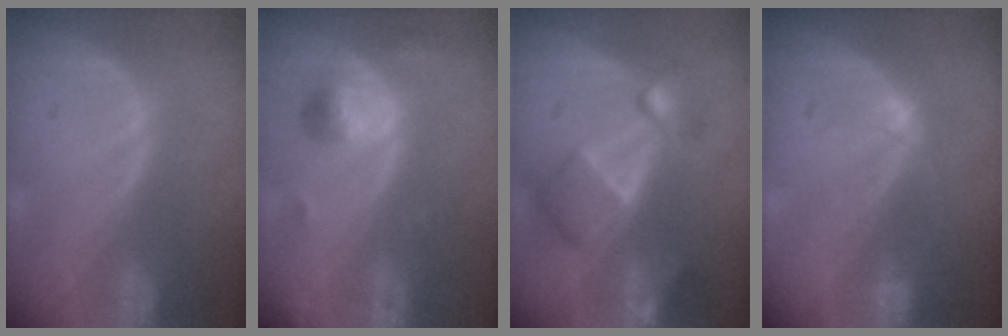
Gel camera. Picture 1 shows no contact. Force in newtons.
{"total": 5.0, "press": 4.9, "slide": 1.0}
{"total": 7.9, "press": 6.8, "slide": 4.1}
{"total": 2.1, "press": 2.1, "slide": 0.2}